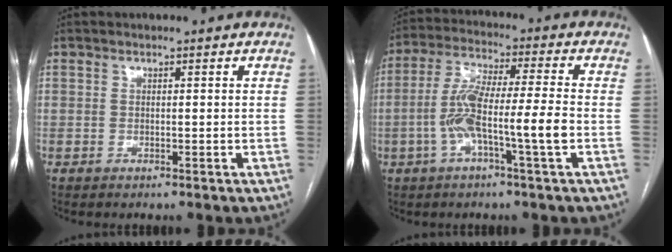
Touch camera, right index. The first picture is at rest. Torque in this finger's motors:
{"motor_torque": [1.66, -0.35, 0.86, 0.21]}